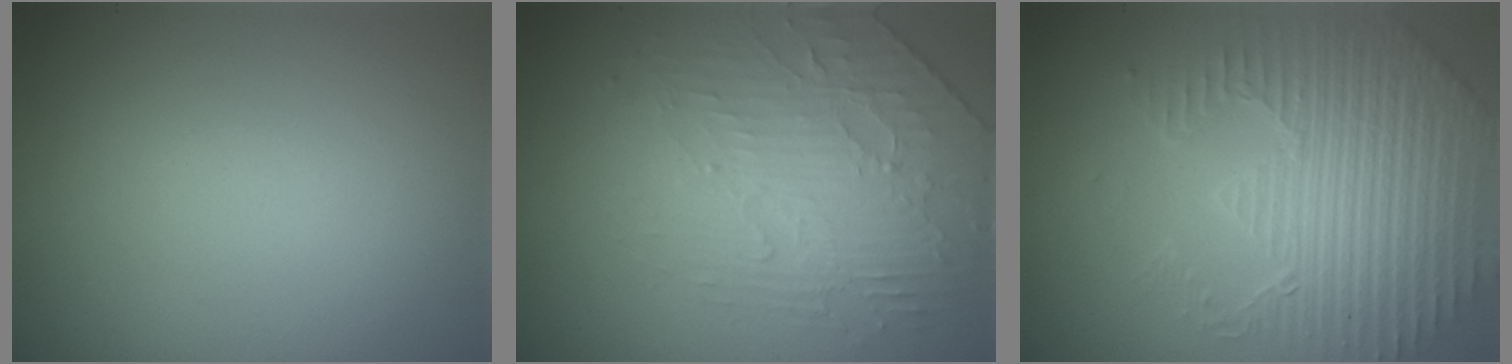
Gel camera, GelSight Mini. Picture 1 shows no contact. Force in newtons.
{"total": 2.8, "press": 2.3, "slide": 1.6}
{"total": 4.9, "press": 4.6, "slide": 1.8}